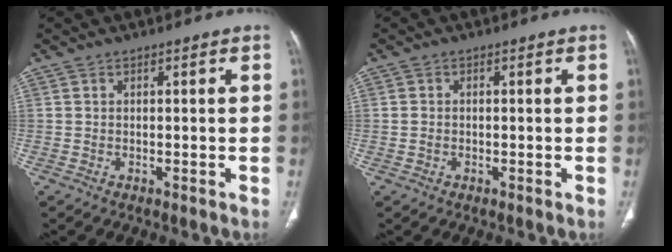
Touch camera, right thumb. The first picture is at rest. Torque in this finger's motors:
{"motor_torque": [-0.17, -0.44, -0.43, 0.27, 0.08]}